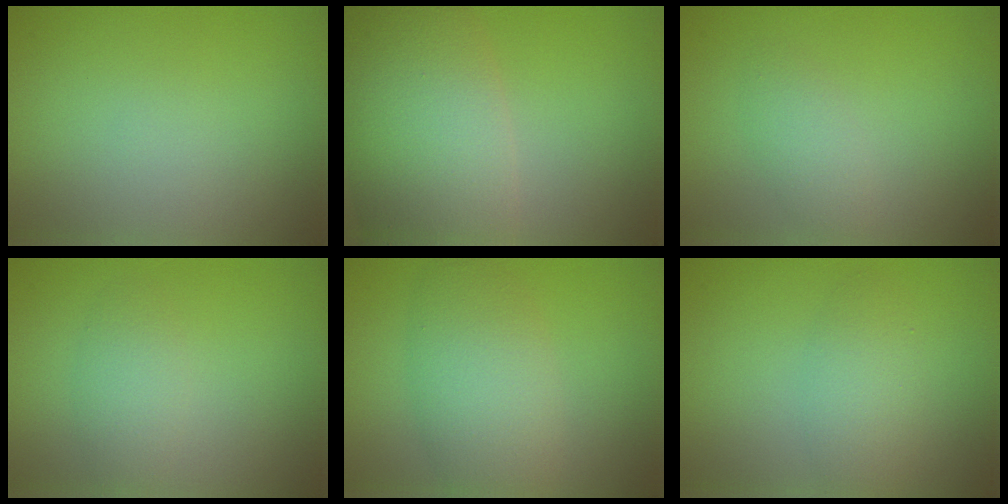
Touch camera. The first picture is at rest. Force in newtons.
{"total": 11.3, "press": 11.3, "slide": 0.5}
{"total": 1.7, "press": 1.7, "slide": 0.1}
{"total": 2.1, "press": 2.1, "slide": 0.1}
{"total": 5.6, "press": 5.6, "slide": 0.2}
{"total": 3.0, "press": 3.0, "slide": 0.1}